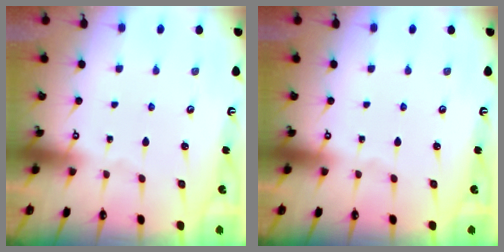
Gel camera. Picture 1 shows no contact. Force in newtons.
{"total": 0.0}